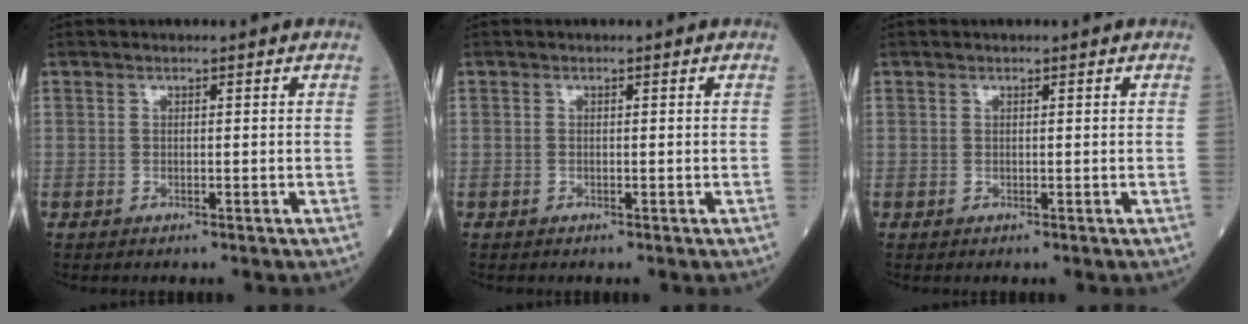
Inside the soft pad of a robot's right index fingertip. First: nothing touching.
{"total": 0.0}
{"total": 0.0}